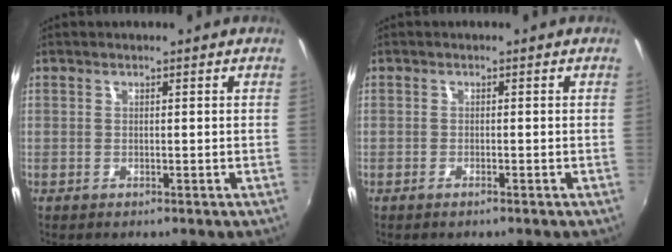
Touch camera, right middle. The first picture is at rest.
{"total": 1.0, "force": [-0.8, 0.1, 0.5], "torque": [-0.011, -0.003, -0.016]}